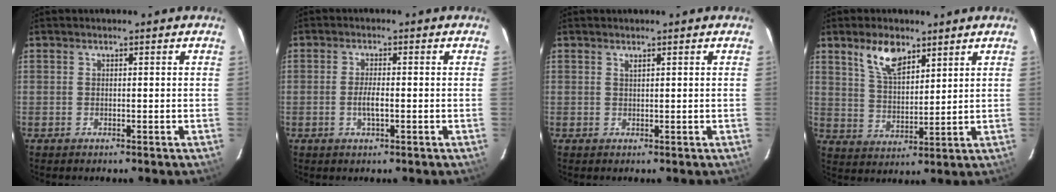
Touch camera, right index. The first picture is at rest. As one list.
[{"total": 2.8, "force": [-0.8, 0.6, 2.6], "torque": [-0.050, -0.004, -0.014]}, {"total": 0.5, "force": [0.5, 0.0, 0.3], "torque": [-0.004, 0.000, 0.008]}, {"total": 8.2, "force": [5.3, 3.8, 5.1], "torque": [-0.091, 0.009, 0.105]}]